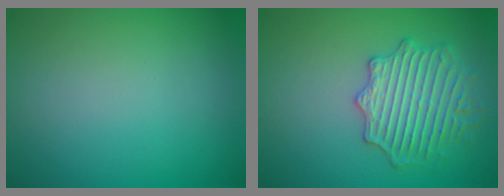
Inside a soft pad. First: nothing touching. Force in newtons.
{"total": 3.9, "press": 3.9, "slide": 0.1}